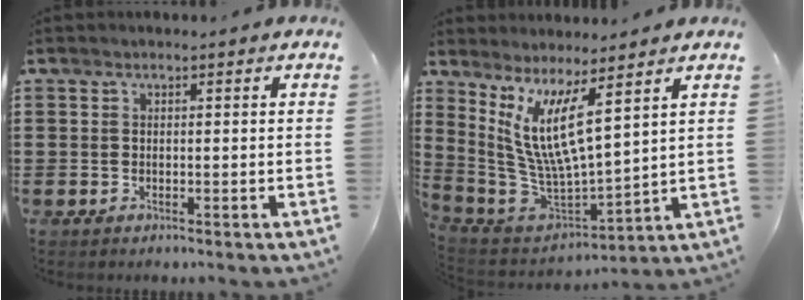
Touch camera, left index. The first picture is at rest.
{"total": 10.2, "force": [4.2, 2.0, 9.1], "torque": [-0.216, -0.043, 0.069]}